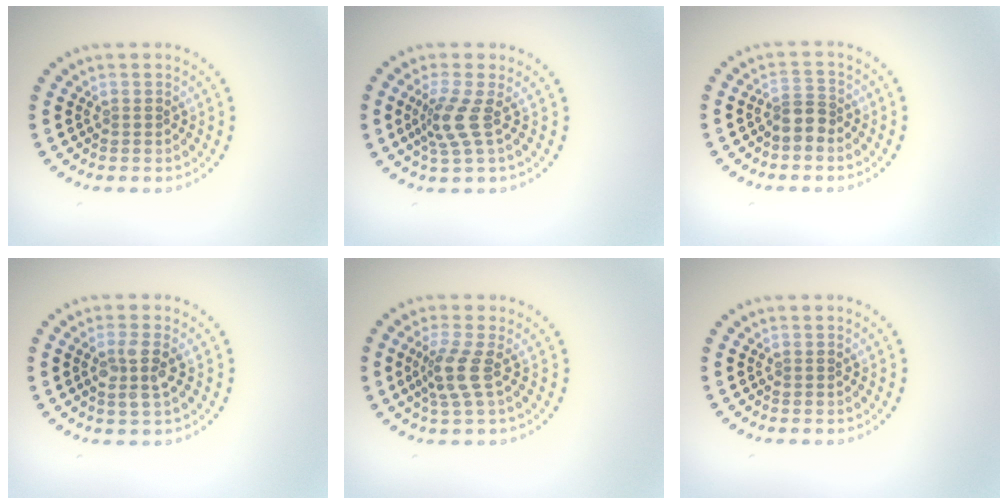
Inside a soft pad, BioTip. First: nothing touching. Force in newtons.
{"total": 2.8, "press": 2.0, "slide": 2.0}
{"total": 2.1, "press": 1.6, "slide": 1.3}
{"total": 2.5, "press": 2.2, "slide": 1.1}
{"total": 2.7, "press": 2.2, "slide": 1.7}
{"total": 0.0}